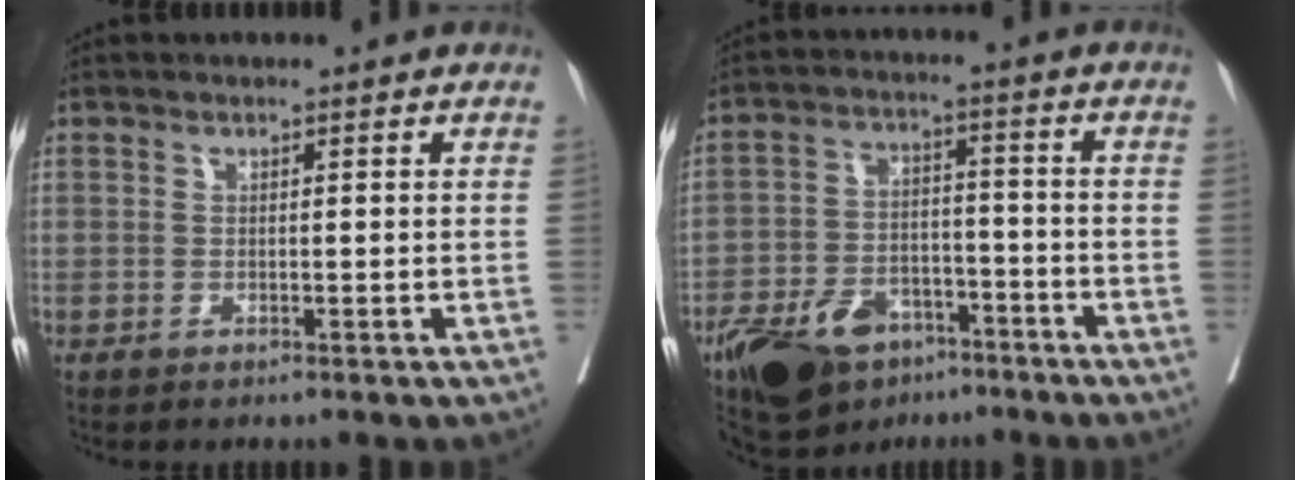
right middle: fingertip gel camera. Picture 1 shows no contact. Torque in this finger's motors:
{"motor_torque": [1.06, -1.08, 0.26, 0.08]}